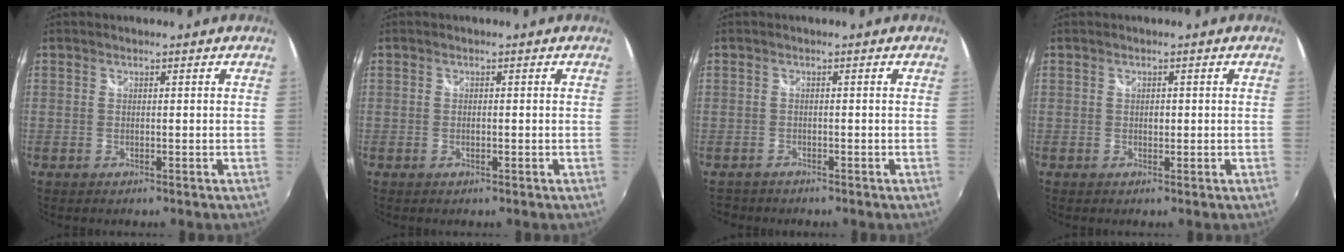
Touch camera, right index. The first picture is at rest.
{"total": 0.8, "force": [-0.3, 0.3, 0.6], "torque": [-0.014, 0.000, -0.006]}
{"total": 2.0, "force": [-1.6, 1.3, 0.0], "torque": [-0.009, 0.003, -0.029]}
{"total": 0.9, "force": [-0.1, 0.8, 0.5], "torque": [-0.008, 0.000, -0.002]}